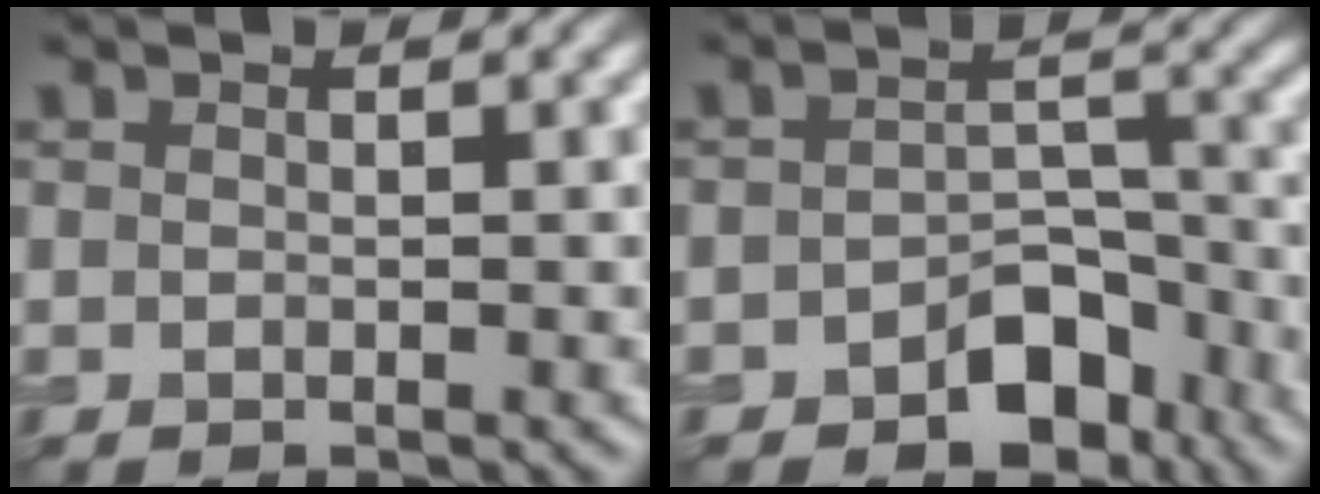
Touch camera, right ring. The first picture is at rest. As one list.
[{"total": 4.9, "force": [-2.9, 3.0, 2.6], "torque": [-0.026, 0.003, -0.046]}]